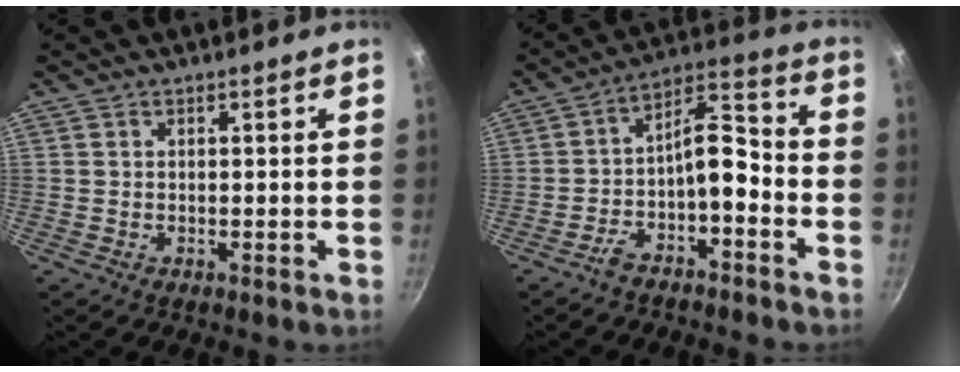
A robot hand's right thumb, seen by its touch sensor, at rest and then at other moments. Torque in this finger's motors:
{"motor_torque": [1.50, 1.17, 0.82, -0.68, 0.05]}